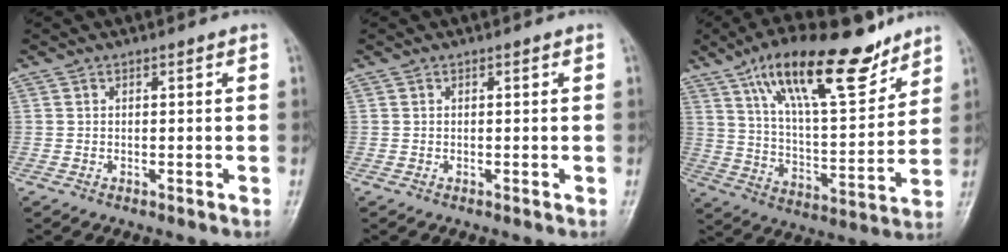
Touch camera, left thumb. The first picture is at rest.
{"total": 0.0}
{"total": 20.9, "force": [13.7, 7.0, 14.1], "torque": [-0.201, -0.057, 0.235]}